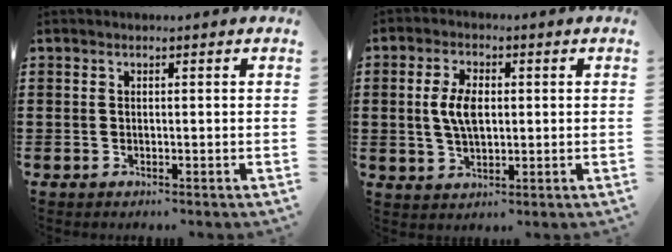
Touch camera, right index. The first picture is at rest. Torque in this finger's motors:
{"motor_torque": [1.31, 0.25, 0.60, 0.16]}